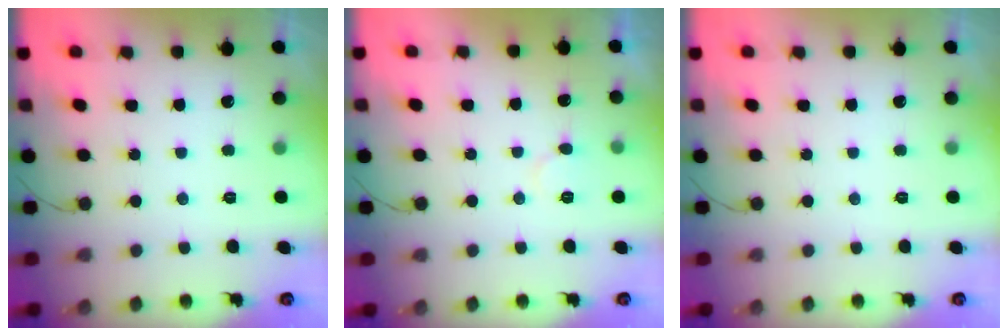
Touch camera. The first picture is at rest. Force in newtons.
{"total": 5.7, "press": 5.6, "slide": 0.6}
{"total": 0.0}